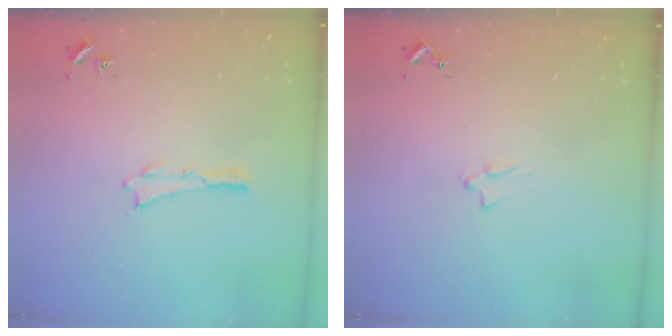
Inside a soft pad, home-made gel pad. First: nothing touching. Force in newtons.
{"total": 2.1, "press": 2.1, "slide": 0.3}